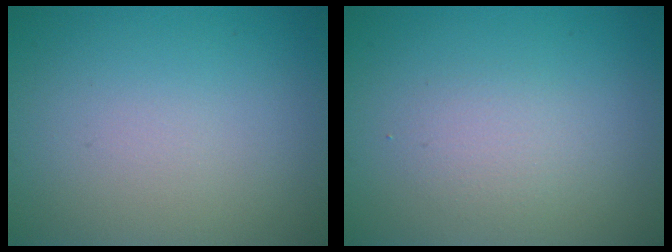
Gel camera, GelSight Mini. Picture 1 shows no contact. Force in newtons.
{"total": 1.6, "press": 1.6, "slide": 0.1}